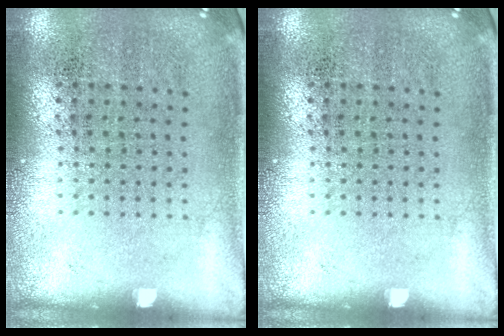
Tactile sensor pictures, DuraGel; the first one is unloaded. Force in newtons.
{"total": 0.0}